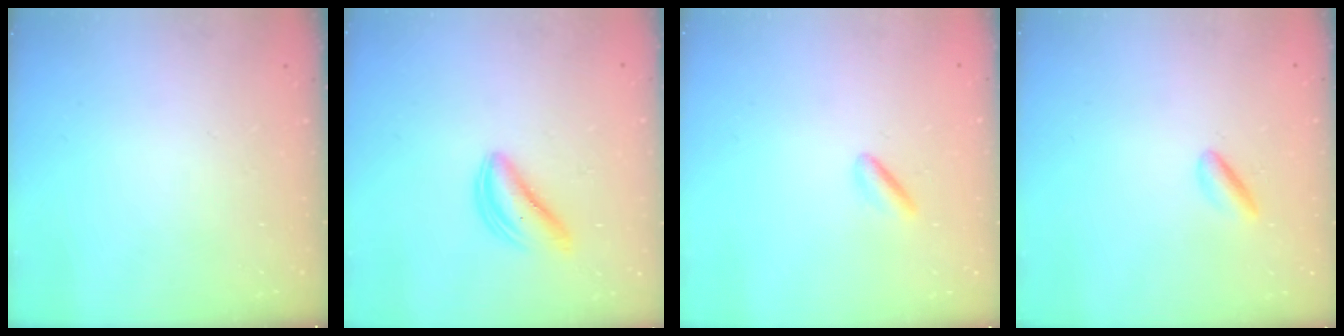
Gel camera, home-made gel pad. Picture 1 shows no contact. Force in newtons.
{"total": 4.8, "press": 4.8, "slide": 0.3}
{"total": 2.2, "press": 2.1, "slide": 0.8}
{"total": 2.0, "press": 1.9, "slide": 0.5}